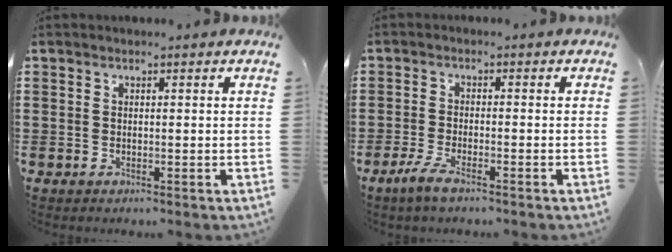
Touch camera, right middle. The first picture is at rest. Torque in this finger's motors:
{"motor_torque": [1.16, -0.62, 0.08, 0.06]}